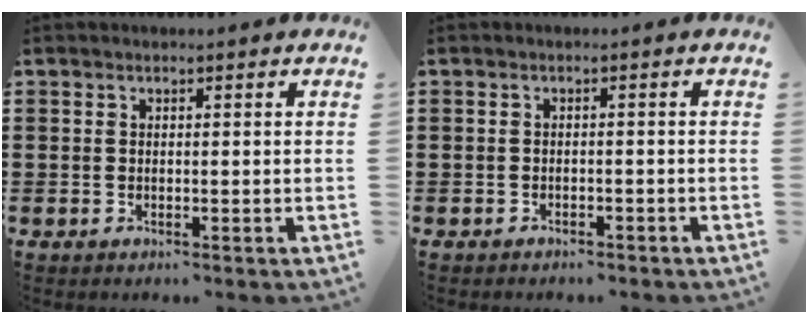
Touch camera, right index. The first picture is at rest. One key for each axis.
{"total": 1.0, "fx": -1.0, "fy": 0.3, "fz": 0.0, "tx": -0.005, "ty": 0.003, "tz": -0.023}